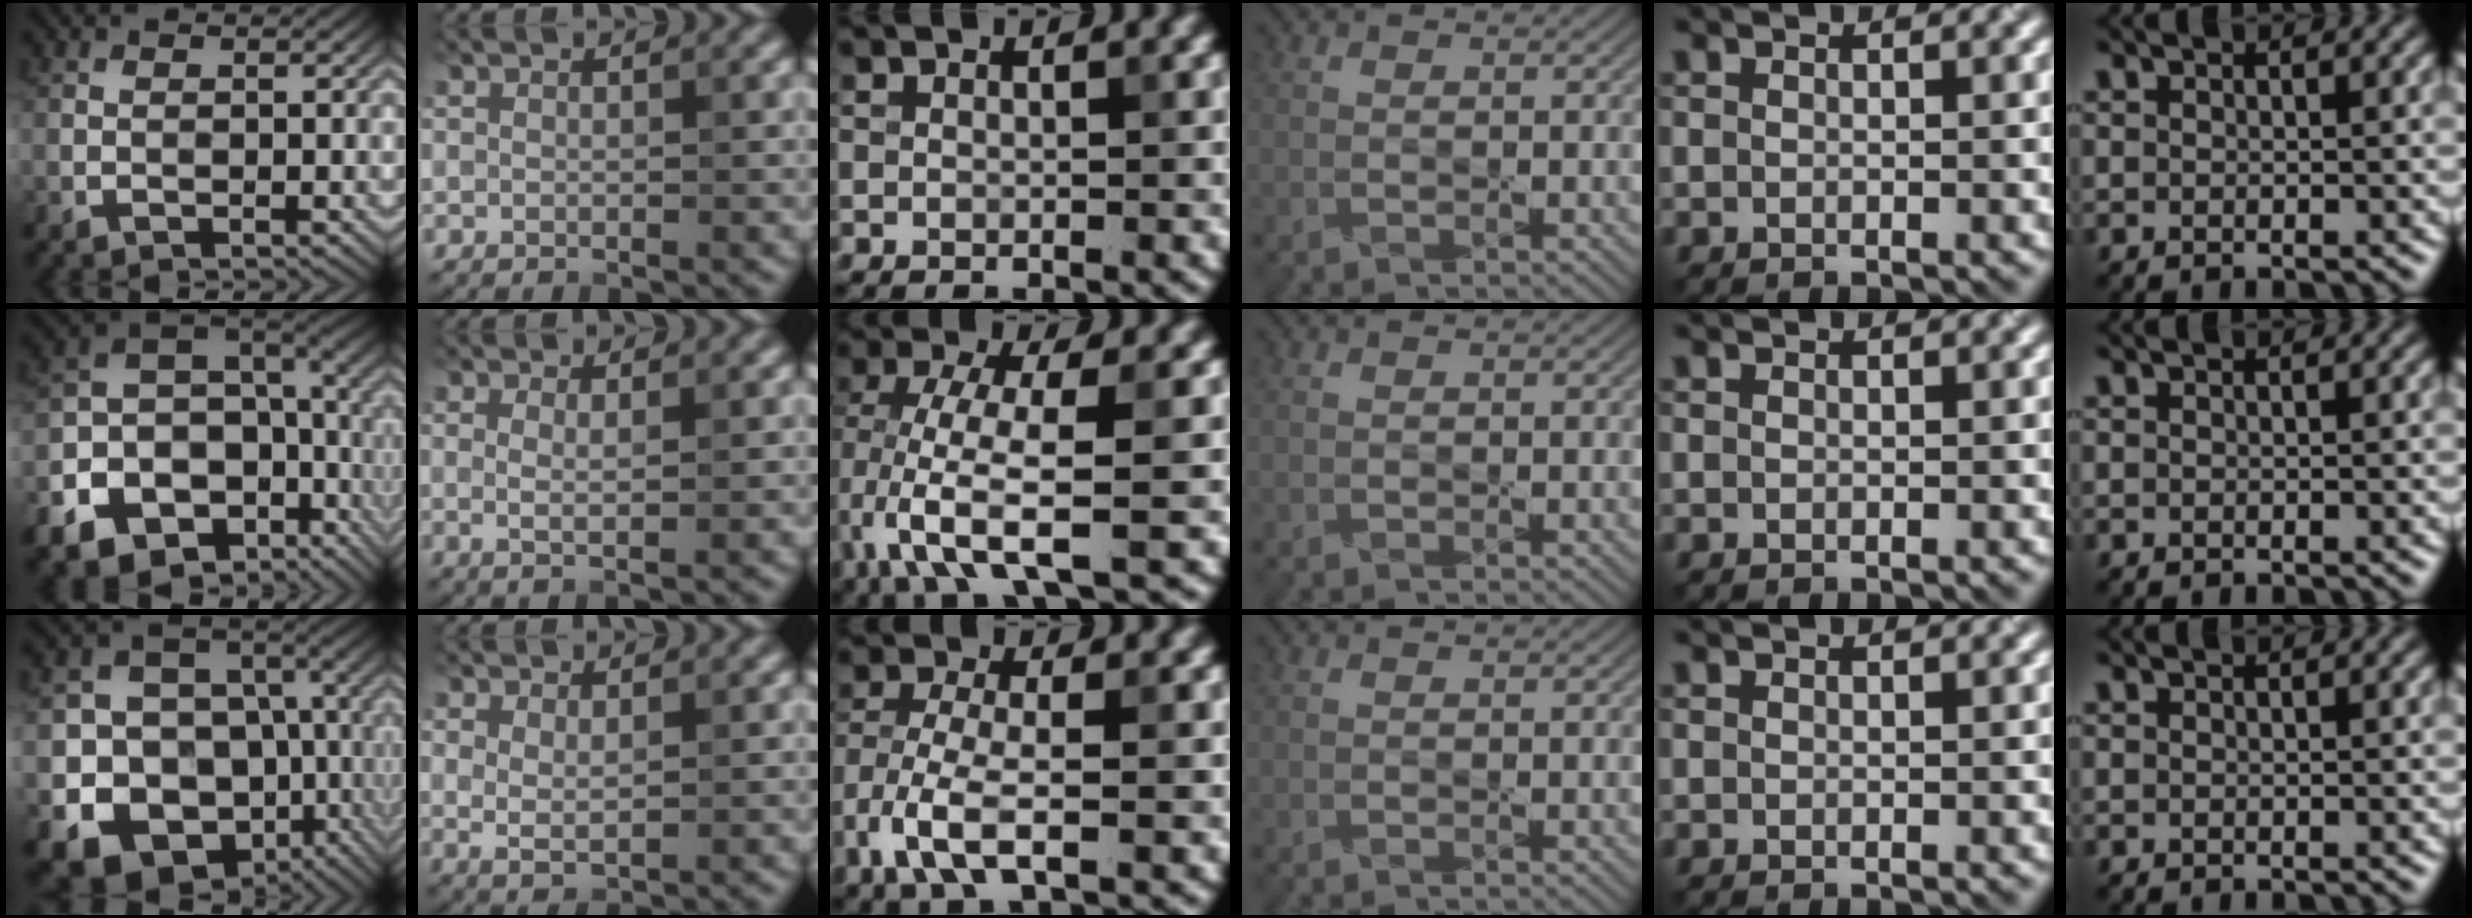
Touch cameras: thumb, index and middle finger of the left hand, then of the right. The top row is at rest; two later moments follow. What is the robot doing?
{"motion": "wipe", "object": "laptop"}